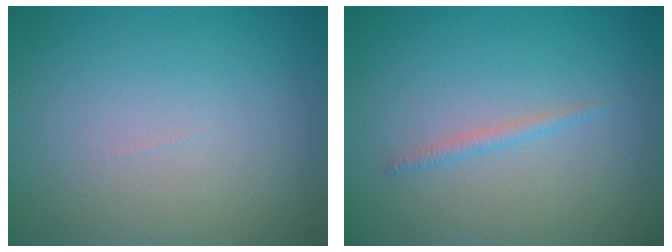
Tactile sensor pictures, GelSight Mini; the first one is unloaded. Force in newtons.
{"total": 0.9, "press": 0.9, "slide": 0.1}